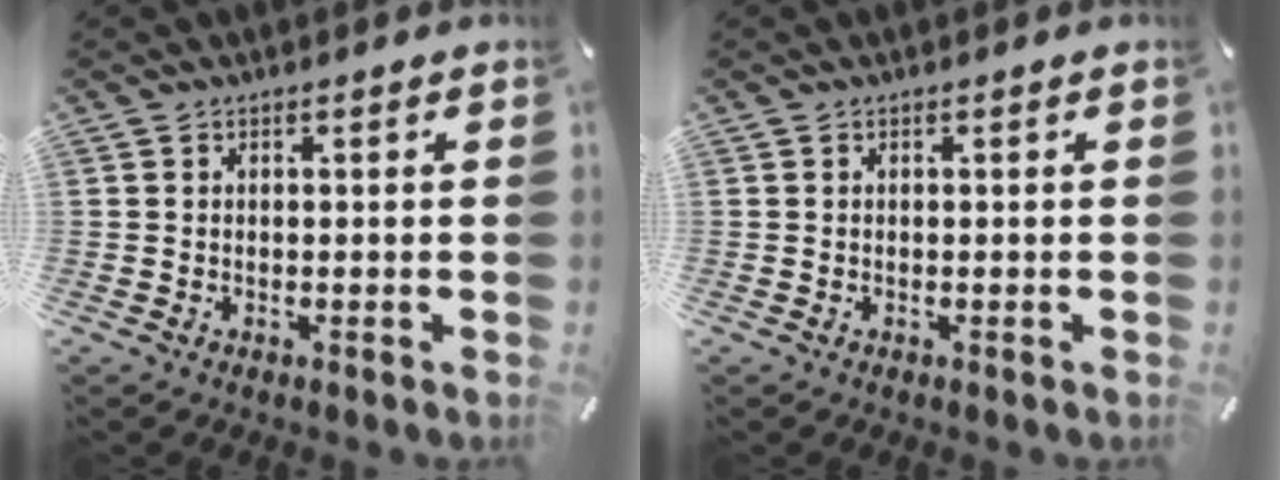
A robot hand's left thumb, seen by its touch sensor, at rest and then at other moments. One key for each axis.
{"total": 0.0}